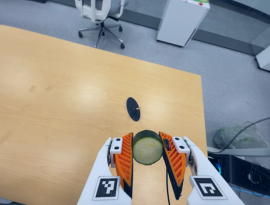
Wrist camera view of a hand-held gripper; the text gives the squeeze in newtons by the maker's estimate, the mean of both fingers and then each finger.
{"total": 10.8, "left": 10.0, "right": 11.5}